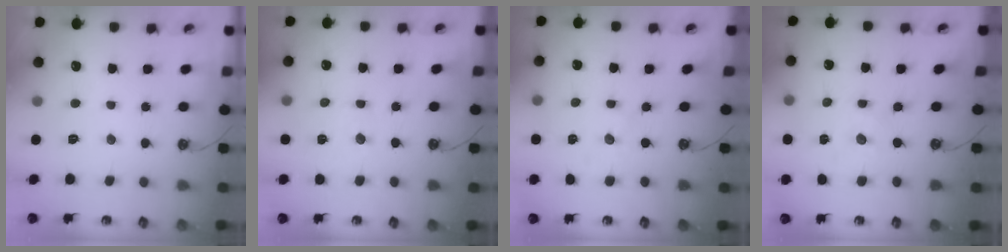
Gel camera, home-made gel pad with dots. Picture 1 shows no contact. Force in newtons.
{"total": 4.3, "press": 4.2, "slide": 0.5}
{"total": 1.4, "press": 1.3, "slide": 0.4}
{"total": 0.0}